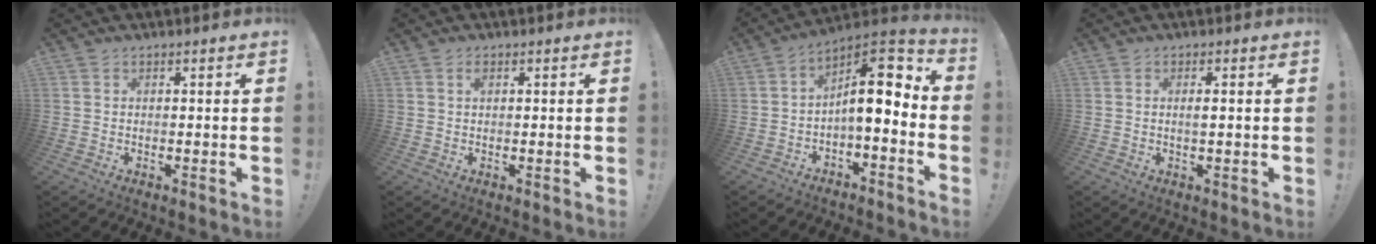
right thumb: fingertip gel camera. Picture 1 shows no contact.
{"total": 1.1, "force": [0.5, 0.7, 0.7], "torque": [-0.005, -0.003, 0.007]}
{"total": 11.2, "force": [0.7, 4.9, 10.0], "torque": [-0.141, -0.008, 0.013]}
{"total": 1.8, "force": [0.1, 0.2, 1.7], "torque": [-0.026, -0.004, -0.001]}